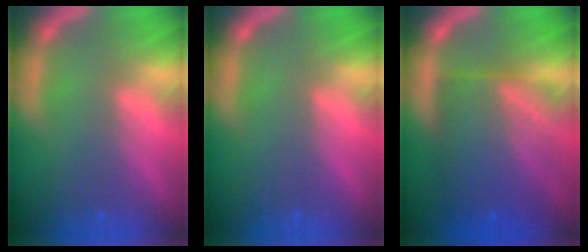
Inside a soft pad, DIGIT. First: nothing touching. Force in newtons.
{"total": 0.0}
{"total": 10.1}